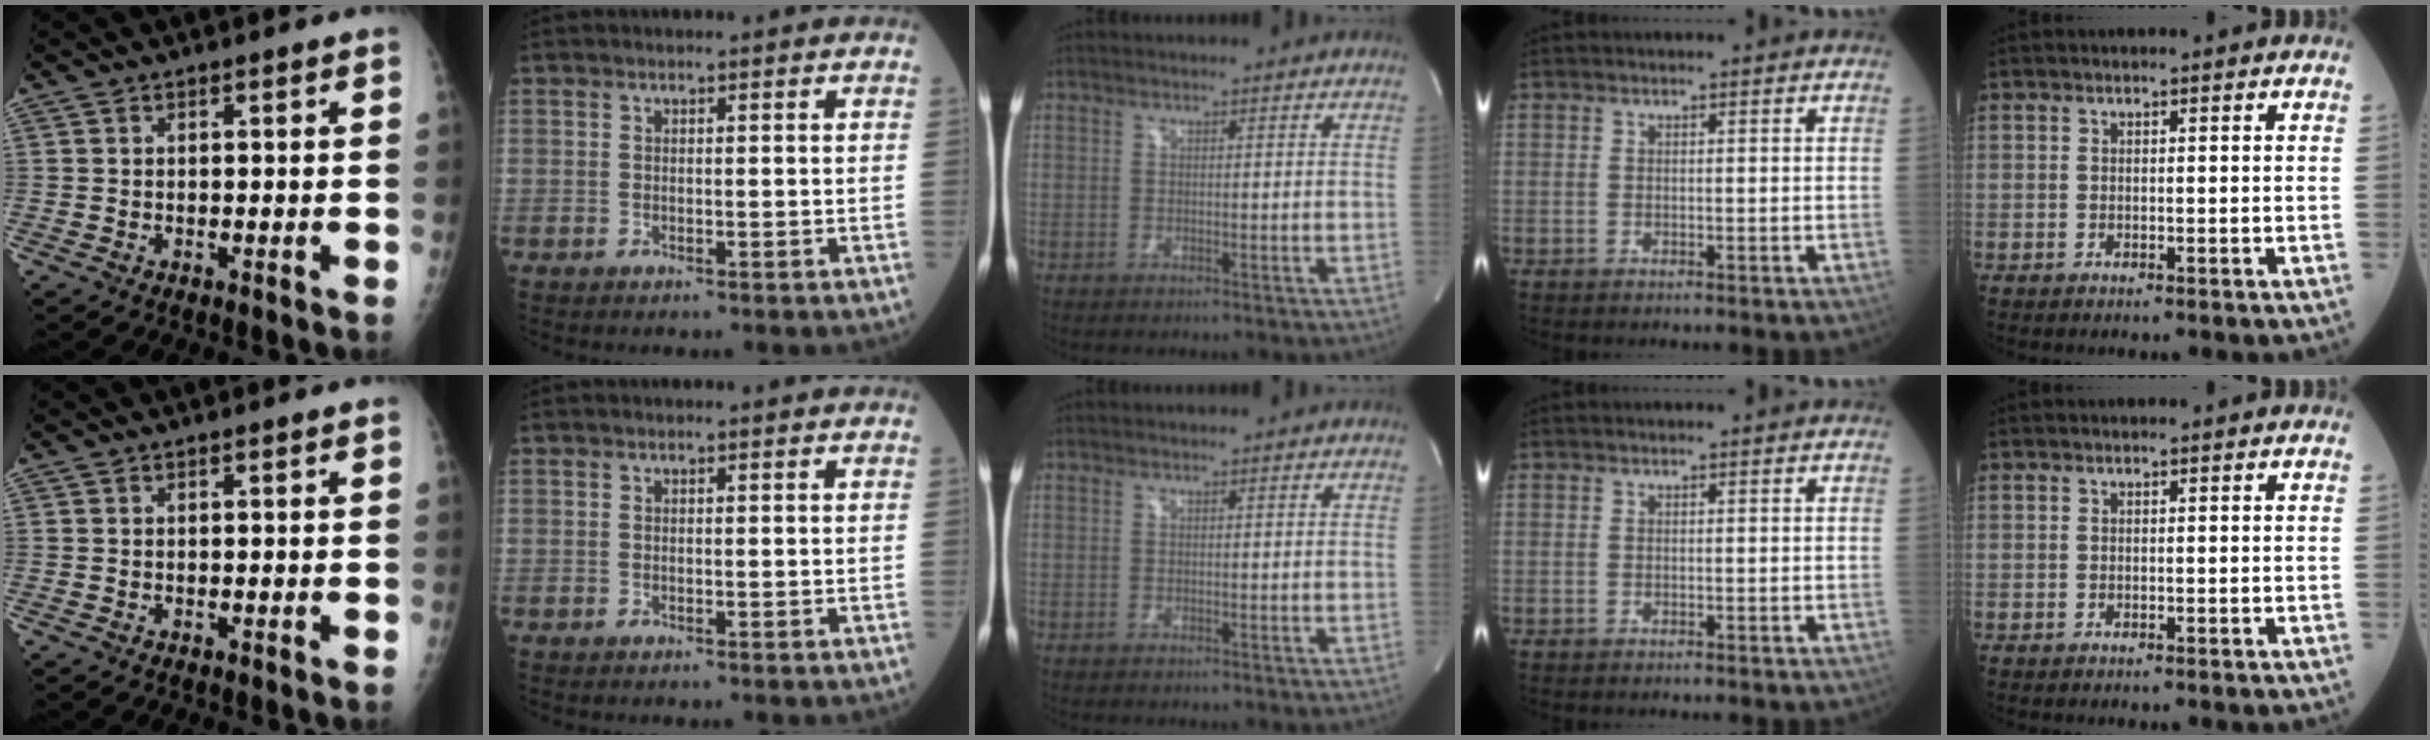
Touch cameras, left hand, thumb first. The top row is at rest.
{}